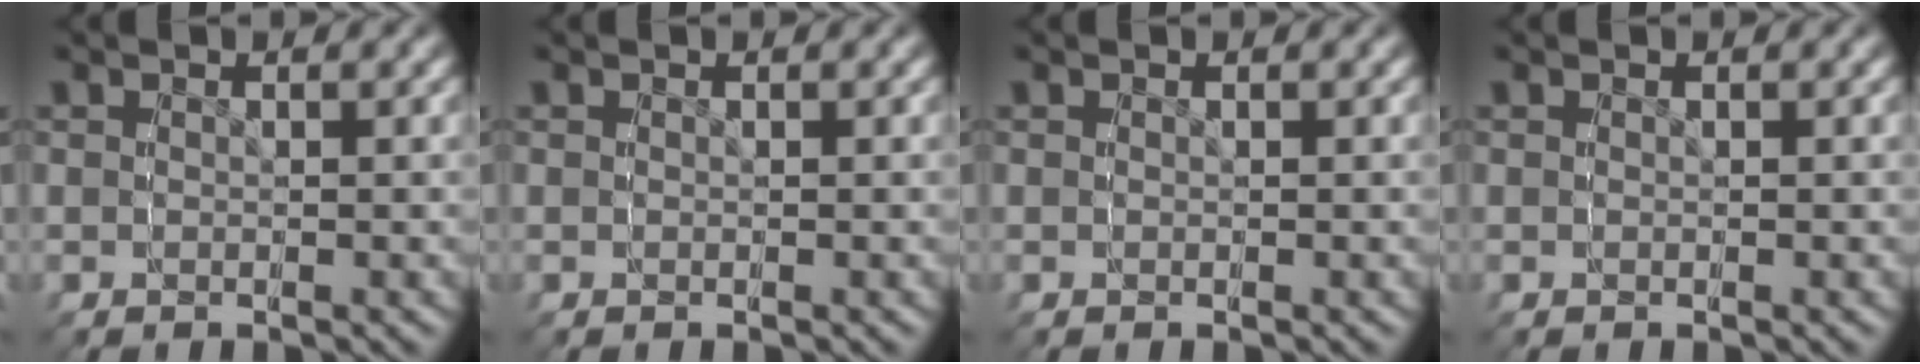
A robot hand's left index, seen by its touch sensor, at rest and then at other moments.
{"total": 0.0}
{"total": 0.0}
{"total": 0.0}